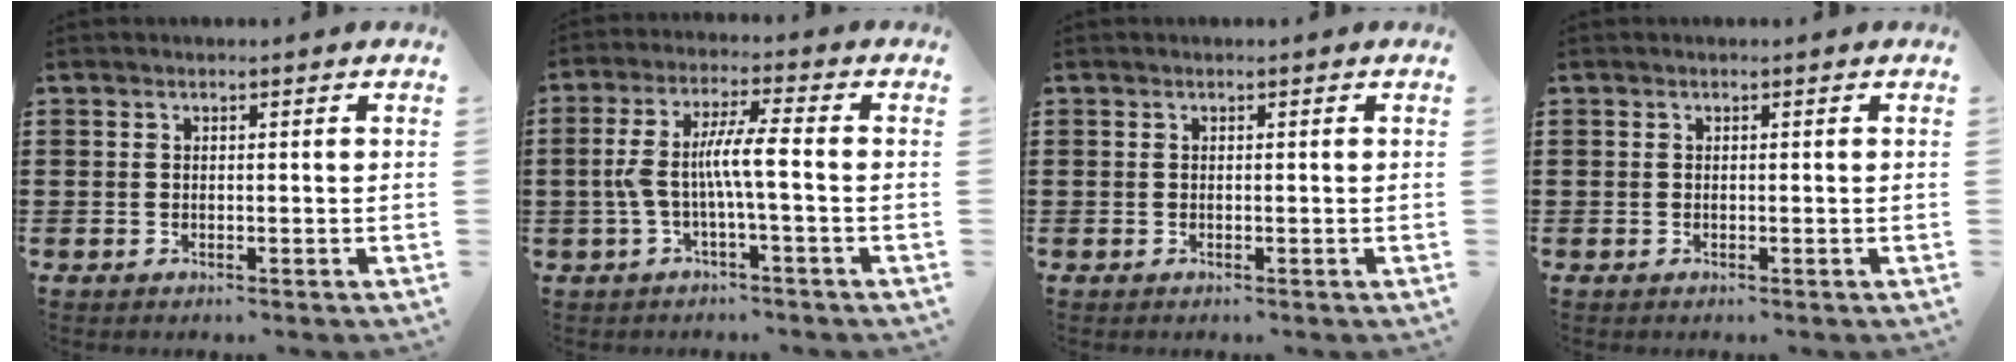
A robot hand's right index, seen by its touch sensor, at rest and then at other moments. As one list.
[{"total": 6.9, "force": [-1.2, 0.7, 6.7], "torque": [-0.134, -0.003, -0.028]}, {"total": 0.0}, {"total": 0.0}]